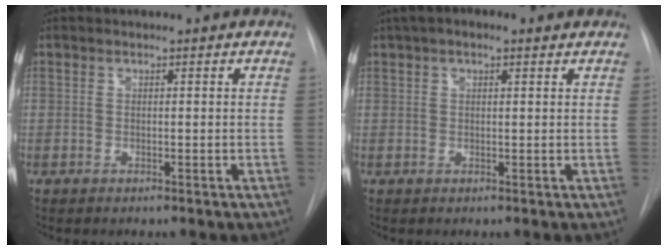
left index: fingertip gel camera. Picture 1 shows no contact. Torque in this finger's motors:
{"motor_torque": [0.37, -1.12, -0.28, 0.03]}